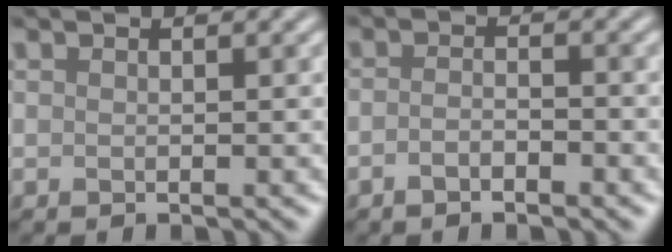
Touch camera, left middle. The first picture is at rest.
{"total": 1.8, "force": [-1.0, 0.6, 1.3], "torque": [-0.026, 0.001, -0.022]}